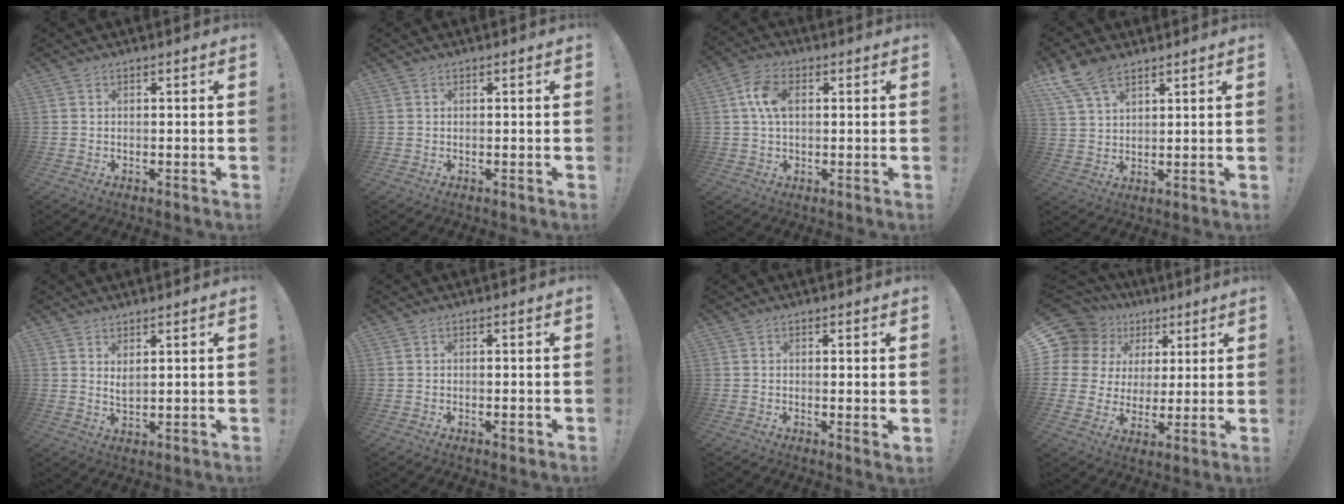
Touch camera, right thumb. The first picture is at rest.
{"total": 0.0}
{"total": 8.5, "force": [1.5, 5.5, 6.4], "torque": [-0.119, 0.009, 0.028]}
{"total": 9.6, "force": [6.6, 4.8, 5.1], "torque": [-0.094, -0.026, 0.131]}
{"total": 2.8, "force": [2.2, 0.6, 1.6], "torque": [-0.022, -0.016, 0.037]}
{"total": 1.2, "force": [-0.6, 0.1, 1.0], "torque": [-0.007, -0.002, -0.011]}
{"total": 1.9, "force": [0.6, -0.2, 1.8], "torque": [-0.015, -0.009, 0.008]}
{"total": 11.4, "force": [5.4, 9.1, 4.0], "torque": [-0.071, -0.035, 0.116]}